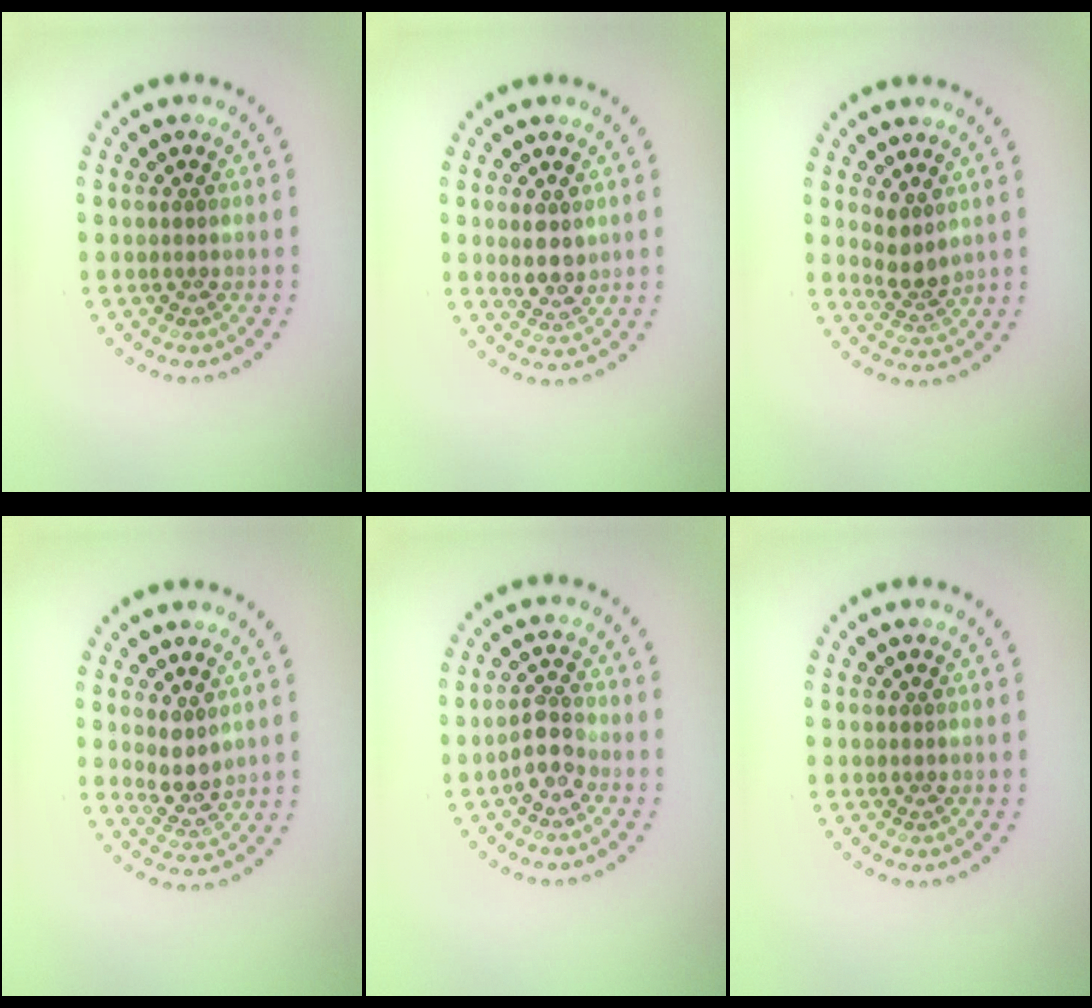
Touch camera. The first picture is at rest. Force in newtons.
{"total": 2.1, "press": 2.0, "slide": 0.8}
{"total": 2.5, "press": 1.9, "slide": 1.5}
{"total": 2.4, "press": 2.0, "slide": 1.3}
{"total": 2.4, "press": 2.2, "slide": 1.0}
{"total": 0.0}